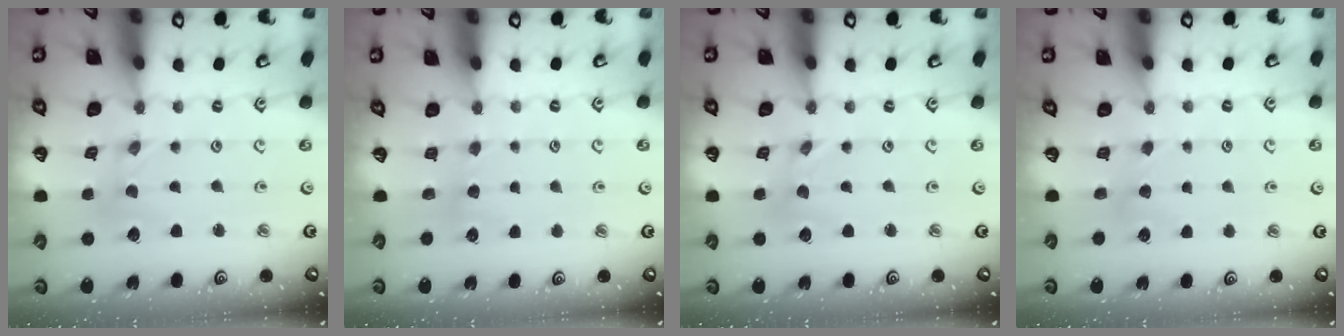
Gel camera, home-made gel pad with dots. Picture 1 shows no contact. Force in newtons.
{"total": 3.0, "press": 3.0, "slide": 0.4}
{"total": 0.0}
{"total": 3.6, "press": 3.5, "slide": 0.5}